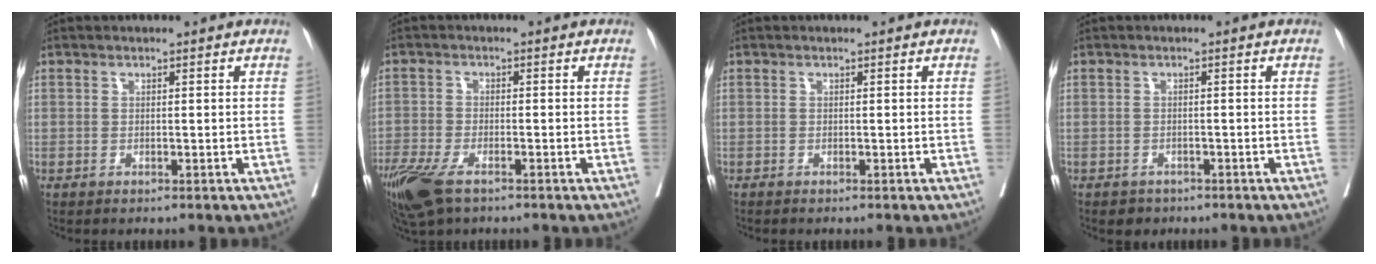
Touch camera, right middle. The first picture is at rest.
{"total": 9.3, "force": [-6.3, 3.3, 6.0], "torque": [-0.122, -0.021, -0.113]}
{"total": 0.0}
{"total": 1.9, "force": [-1.3, 1.3, 0.1], "torque": [-0.005, 0.004, -0.018]}